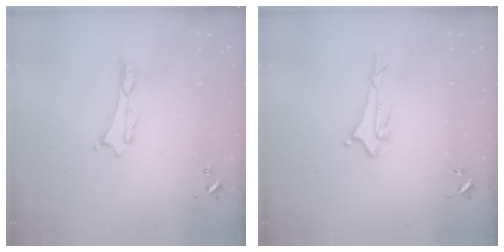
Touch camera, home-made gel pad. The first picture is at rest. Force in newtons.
{"total": 1.9, "press": 1.9, "slide": 0.5}